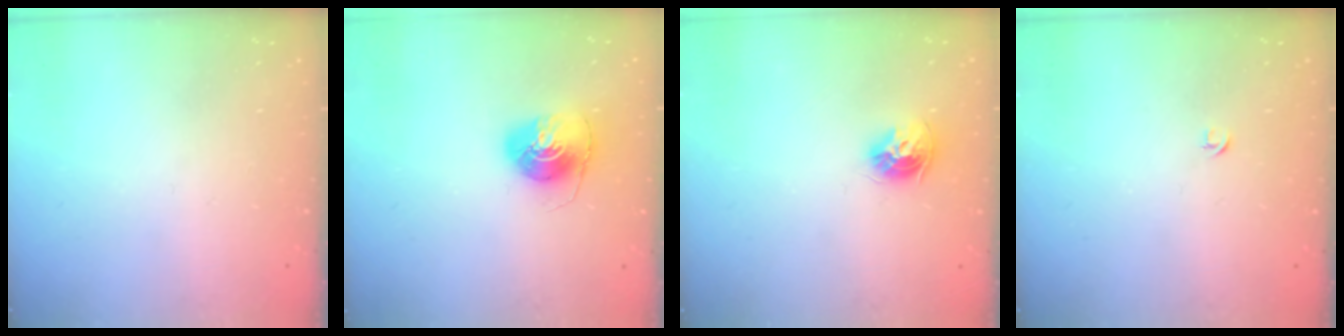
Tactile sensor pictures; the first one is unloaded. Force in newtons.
{"total": 8.8, "press": 8.8, "slide": 0.1}
{"total": 8.9, "press": 8.8, "slide": 1.2}
{"total": 2.7, "press": 2.6, "slide": 0.6}